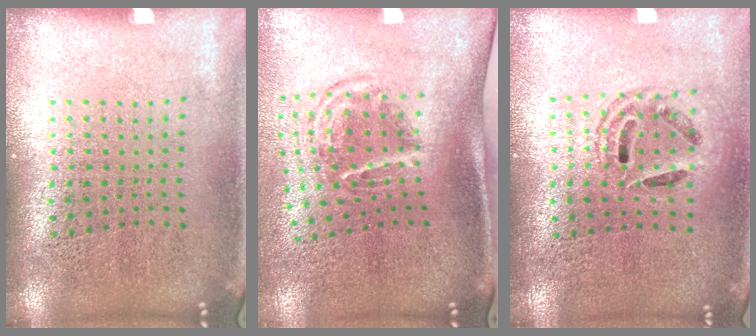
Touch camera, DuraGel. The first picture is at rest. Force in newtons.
{"total": 1.8, "press": 1.1, "slide": 1.4}
{"total": 1.4, "press": 1.2, "slide": 0.7}